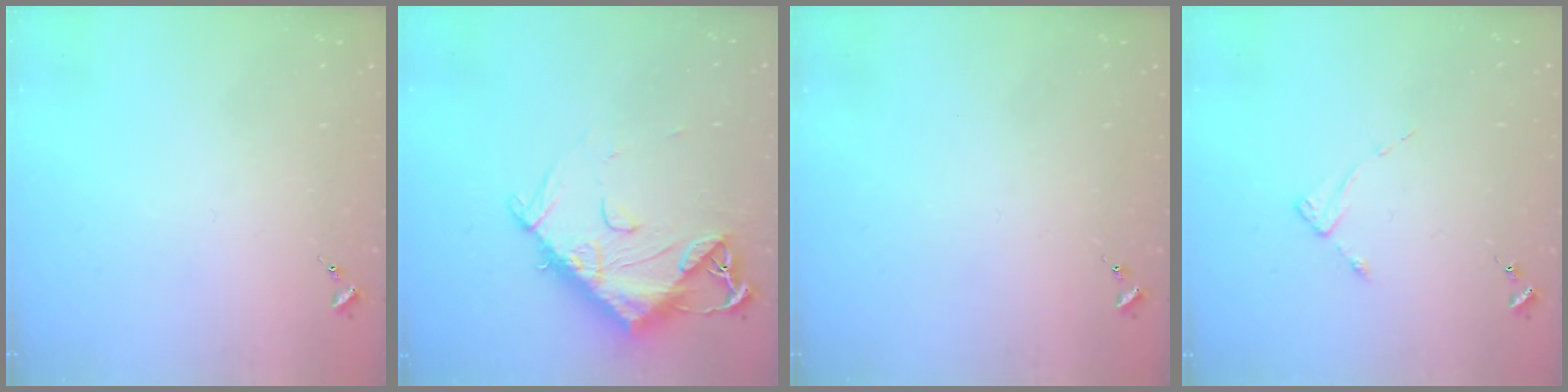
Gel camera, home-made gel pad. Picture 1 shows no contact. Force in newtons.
{"total": 13.6, "press": 13.5, "slide": 1.4}
{"total": 0.0}
{"total": 2.1, "press": 2.0, "slide": 0.4}